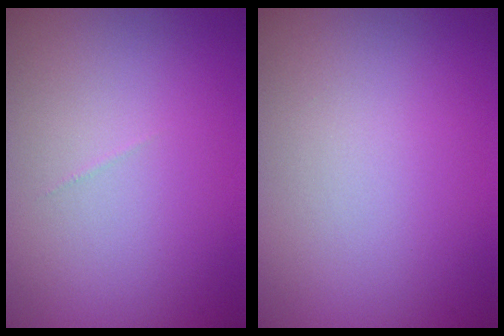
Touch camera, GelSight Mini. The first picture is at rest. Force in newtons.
{"total": 0.0}